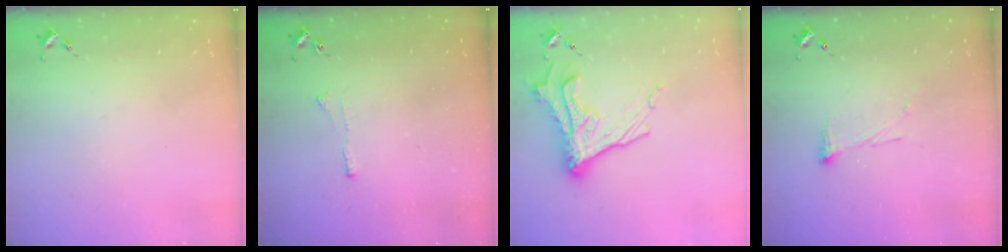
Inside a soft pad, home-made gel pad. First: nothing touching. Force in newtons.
{"total": 2.6, "press": 2.5, "slide": 0.6}
{"total": 17.0, "press": 16.9, "slide": 1.4}
{"total": 6.3, "press": 6.2, "slide": 0.7}